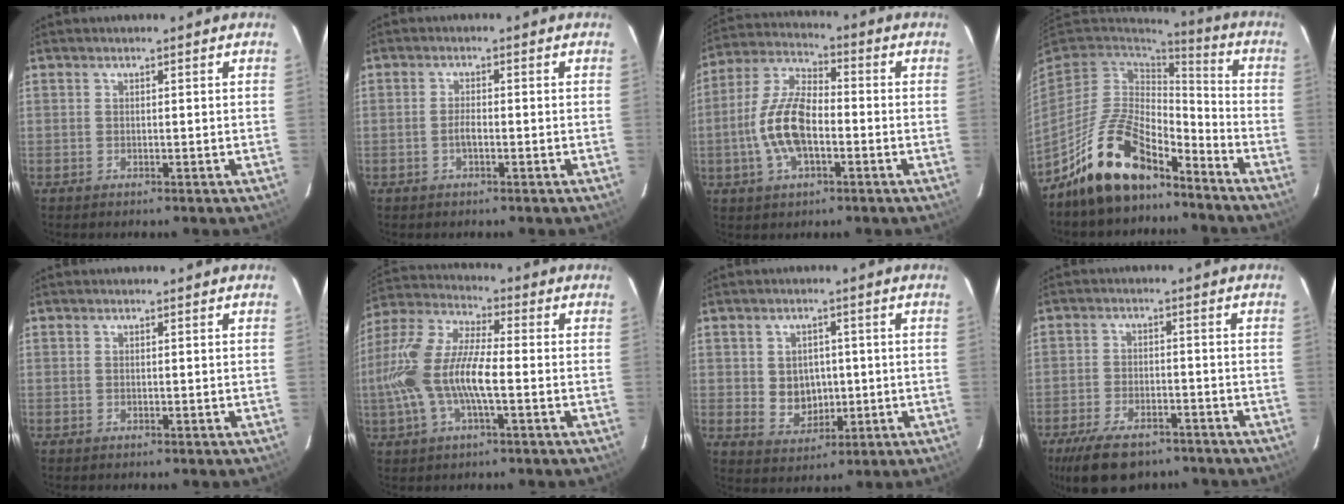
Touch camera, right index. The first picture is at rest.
{"total": 1.9, "force": [-0.7, 0.6, 1.7], "torque": [-0.034, 0.002, -0.013]}
{"total": 12.4, "force": [-2.9, 5.7, 10.7], "torque": [-0.227, 0.009, -0.056]}
{"total": 16.4, "force": [-11.5, 7.1, 9.2], "torque": [-0.196, 0.007, -0.199]}
{"total": 0.0}
{"total": 15.4, "force": [-2.6, 4.9, 14.4], "torque": [-0.297, 0.002, -0.052]}
{"total": 6.3, "force": [0.1, 5.5, 3.1], "torque": [-0.060, 0.004, 0.018]}
{"total": 12.8, "force": [-9.3, 5.8, 6.6], "torque": [-0.152, -0.013, -0.149]}